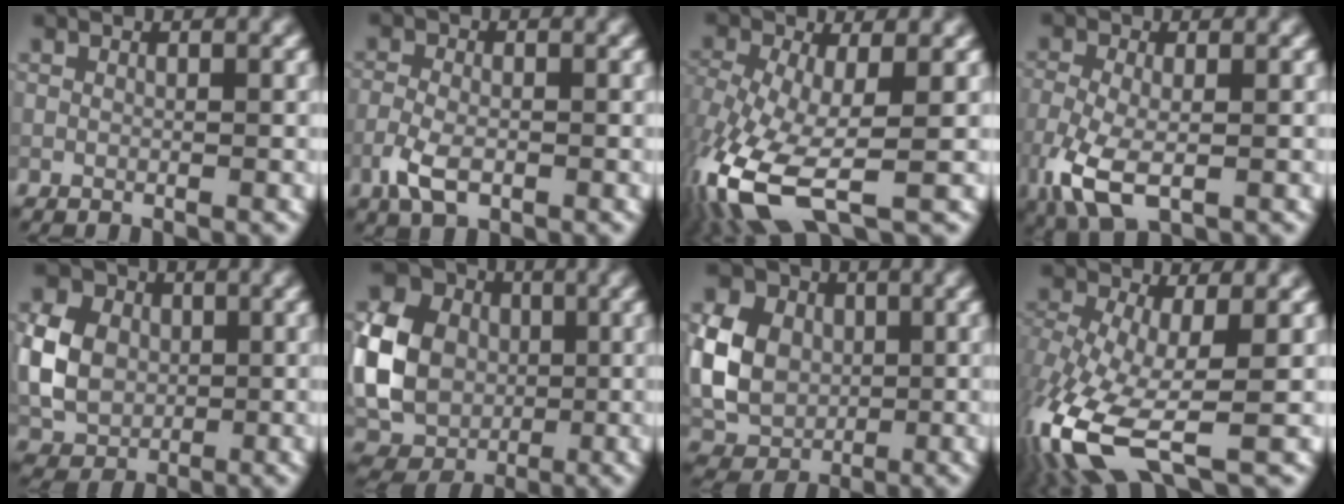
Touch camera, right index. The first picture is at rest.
{"total": 3.7, "force": [-1.7, 2.0, 2.6], "torque": [-0.057, -0.005, -0.038]}
{"total": 9.7, "force": [-4.0, 4.2, 7.8], "torque": [-0.181, -0.017, -0.078]}
{"total": 6.3, "force": [-2.3, 3.3, 4.8], "torque": [-0.120, -0.015, -0.048]}
{"total": 6.7, "force": [0.3, 5.5, 3.9], "torque": [-0.090, 0.005, 0.000]}
{"total": 11.0, "force": [0.2, 9.4, 5.8], "torque": [-0.139, -0.005, -0.006]}
{"total": 8.5, "force": [0.6, 6.8, 5.0], "torque": [-0.116, 0.005, 0.008]}
{"total": 11.0, "force": [-4.4, 4.5, 9.0], "torque": [-0.207, -0.023, -0.087]}